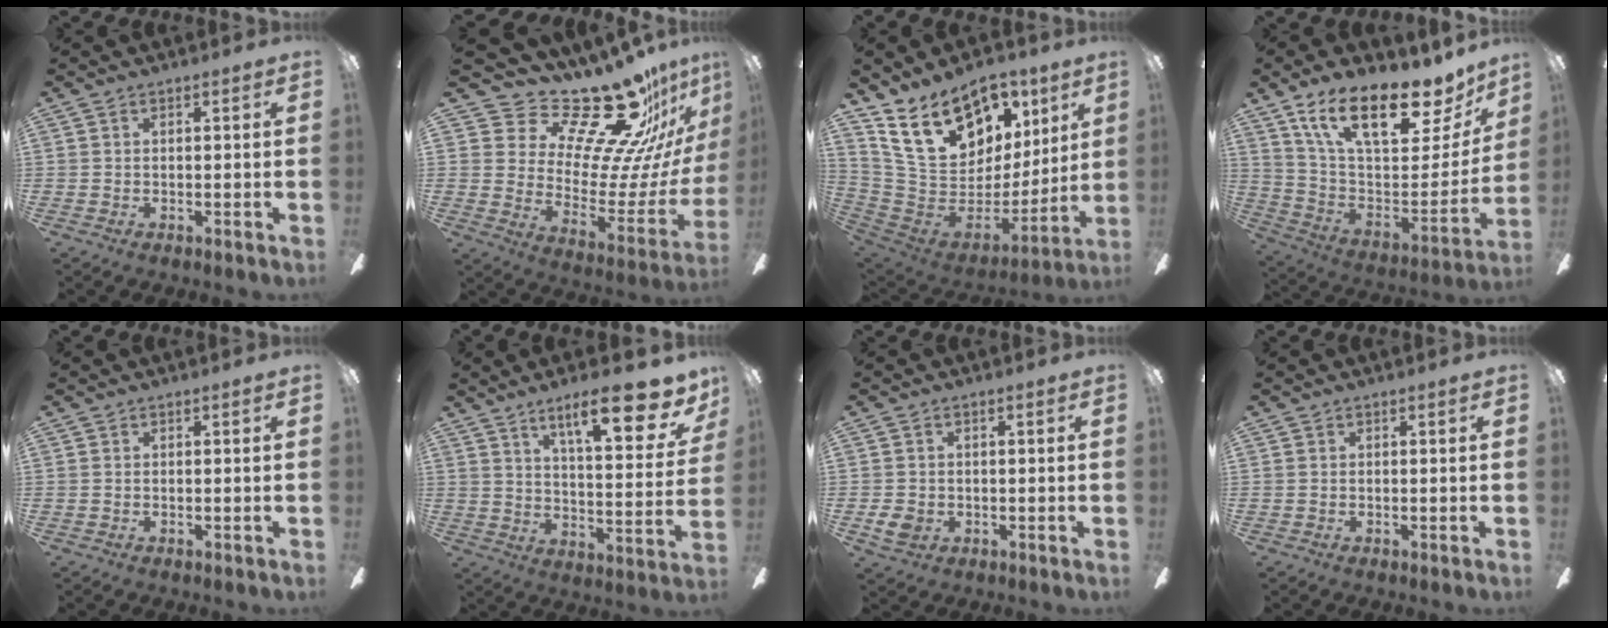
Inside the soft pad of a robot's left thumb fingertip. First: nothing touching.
{"total": 24.3, "force": [20.3, 6.4, 11.6], "torque": [-0.165, -0.169, 0.335]}
{"total": 21.6, "force": [13.6, 13.0, 10.4], "torque": [-0.179, -0.076, 0.260]}
{"total": 20.9, "force": [14.1, 7.9, 13.2], "torque": [-0.211, -0.094, 0.241]}
{"total": 0.0}
{"total": 18.4, "force": [11.5, 5.4, 13.3], "torque": [-0.187, -0.066, 0.177]}
{"total": 3.7, "force": [-0.9, 2.7, 2.3], "torque": [-0.051, 0.003, -0.017]}
{"total": 0.0}